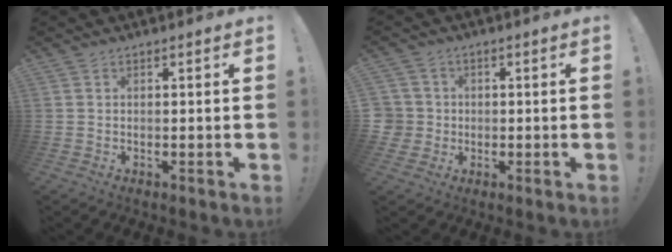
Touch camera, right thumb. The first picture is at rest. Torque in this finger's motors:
{"motor_torque": [-0.16, 0.18, 0.08, -0.11, -0.09]}